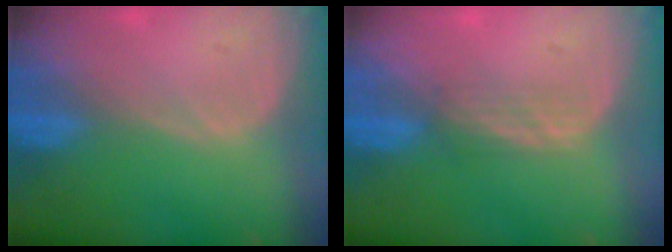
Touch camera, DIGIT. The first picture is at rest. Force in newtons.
{"total": 2.2, "press": 2.2, "slide": 0.4}